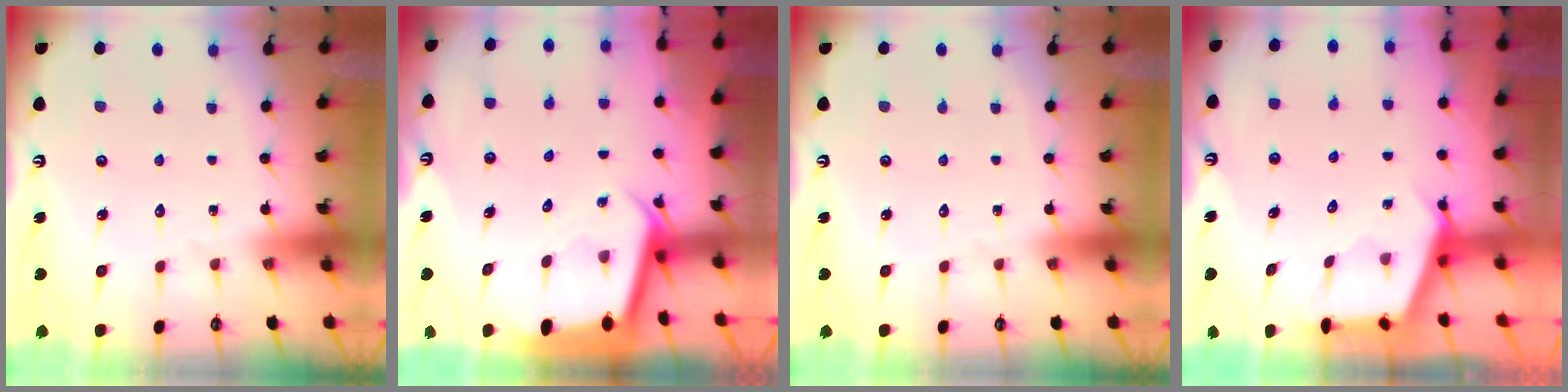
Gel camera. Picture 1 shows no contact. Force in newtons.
{"total": 3.7, "press": 3.7, "slide": 0.2}
{"total": 0.0}
{"total": 2.6, "press": 2.6, "slide": 0.4}